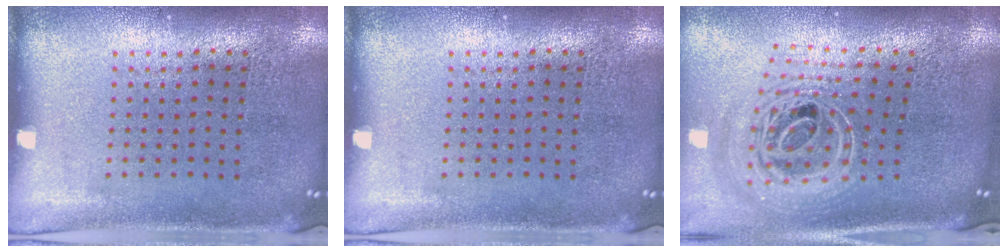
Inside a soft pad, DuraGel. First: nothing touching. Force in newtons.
{"total": 0.0}
{"total": 2.8, "press": 2.0, "slide": 1.9}